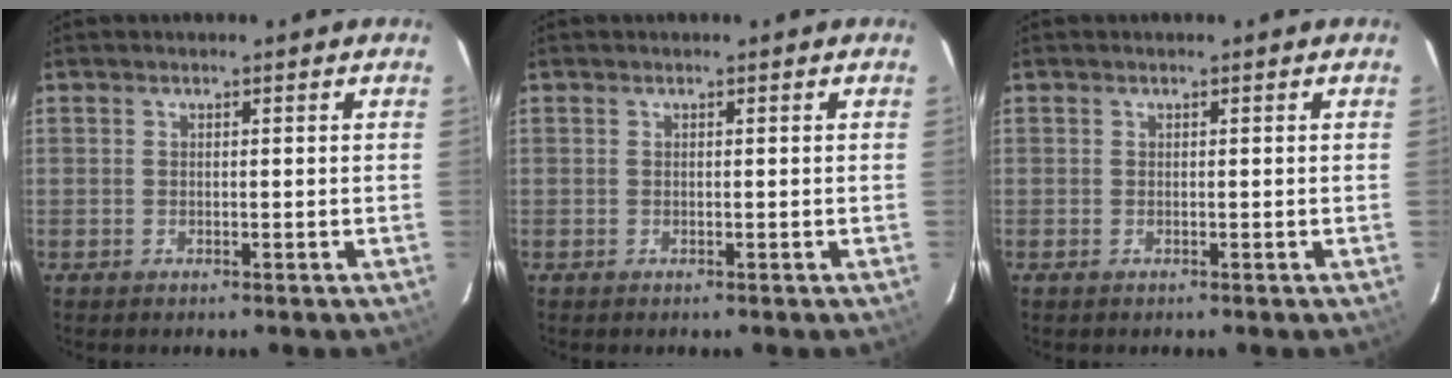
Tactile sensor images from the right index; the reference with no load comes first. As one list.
[{"total": 0.0}, {"total": 0.0}]